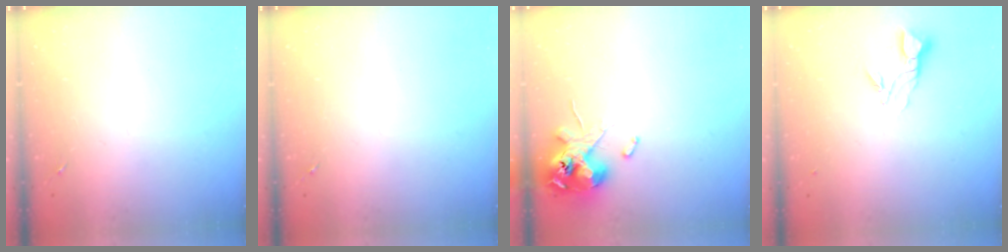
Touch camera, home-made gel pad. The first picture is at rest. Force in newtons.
{"total": 0.0}
{"total": 12.1, "press": 11.9, "slide": 2.2}
{"total": 3.7, "press": 3.7, "slide": 0.1}